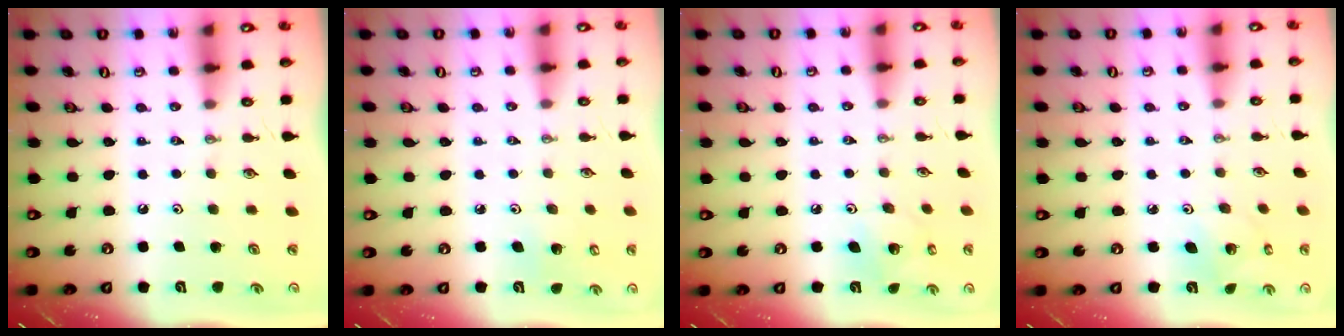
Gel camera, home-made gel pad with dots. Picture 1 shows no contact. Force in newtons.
{"total": 3.8, "press": 3.8, "slide": 0.4}
{"total": 5.3, "press": 5.3, "slide": 0.2}
{"total": 4.0, "press": 4.0, "slide": 0.2}